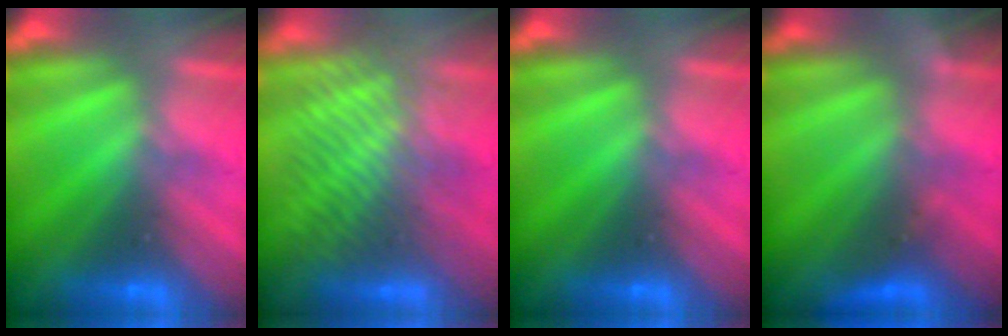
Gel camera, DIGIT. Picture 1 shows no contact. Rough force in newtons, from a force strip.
{"total": 4.4}
{"total": 0.0}
{"total": 2.9}